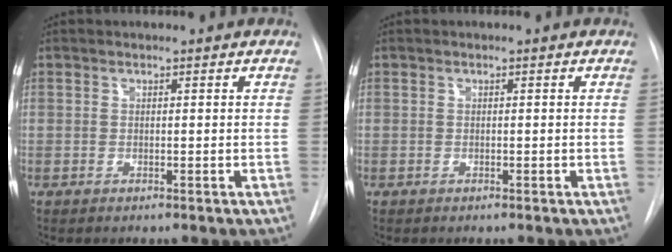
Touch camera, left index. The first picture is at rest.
{"total": 0.0}